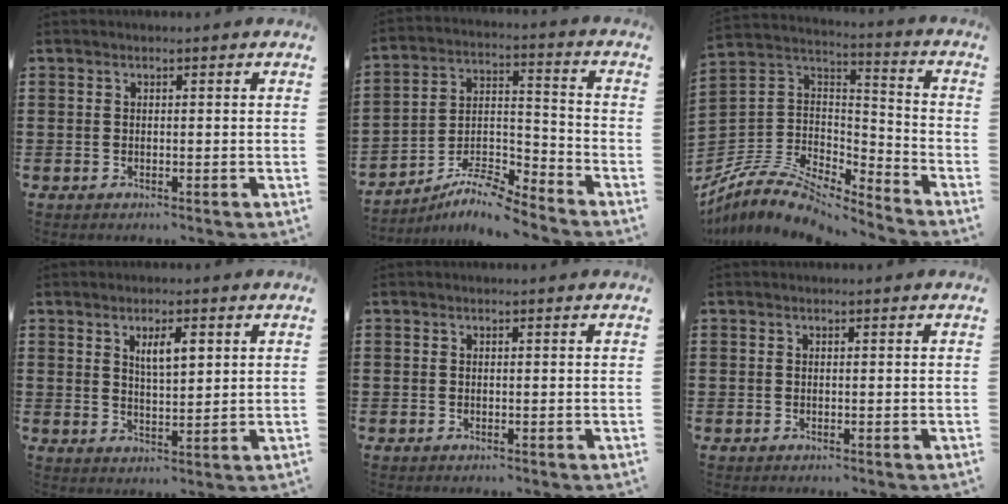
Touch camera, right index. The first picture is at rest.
{"total": 8.0, "force": [-7.6, 1.0, 2.6], "torque": [-0.044, 0.016, -0.147]}
{"total": 8.1, "force": [-6.8, 3.0, 3.3], "torque": [-0.082, 0.004, -0.135]}
{"total": 4.0, "force": [1.7, 1.3, 3.4], "torque": [-0.054, 0.000, 0.024]}
{"total": 0.0}
{"total": 0.0}